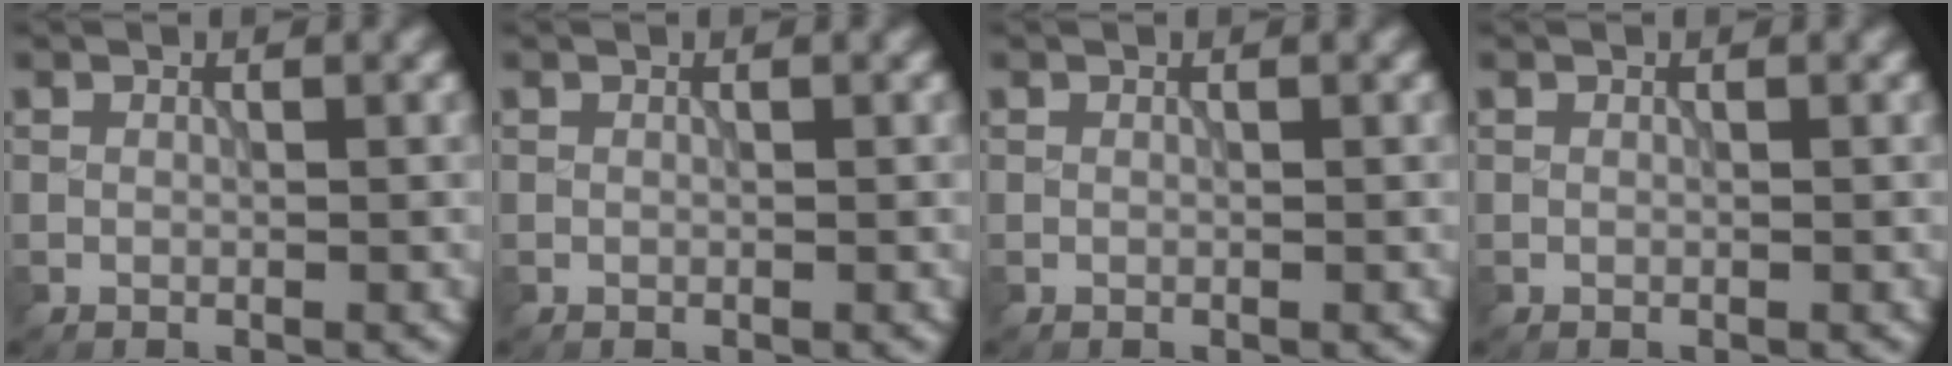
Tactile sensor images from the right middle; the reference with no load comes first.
{"total": 0.0}
{"total": 0.0}
{"total": 0.0}